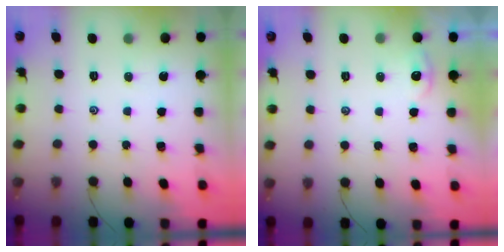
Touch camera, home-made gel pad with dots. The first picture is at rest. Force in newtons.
{"total": 0.0}